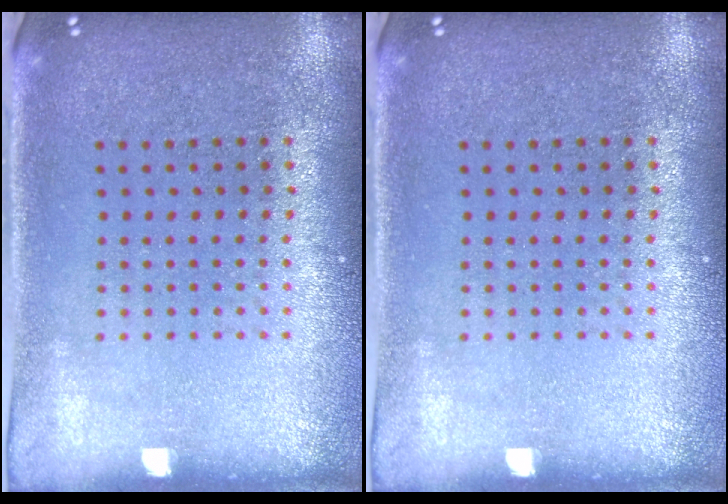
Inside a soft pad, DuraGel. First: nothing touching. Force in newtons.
{"total": 0.0}